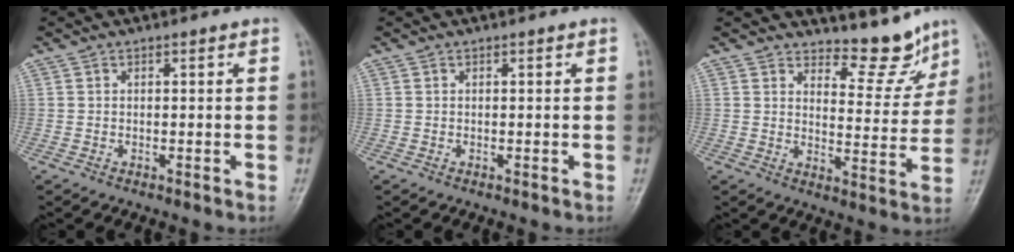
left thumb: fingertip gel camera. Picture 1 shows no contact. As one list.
[{"total": 0.0}, {"total": 8.6, "force": [7.7, 3.1, 2.3], "torque": [0.000, -0.072, 0.109]}]